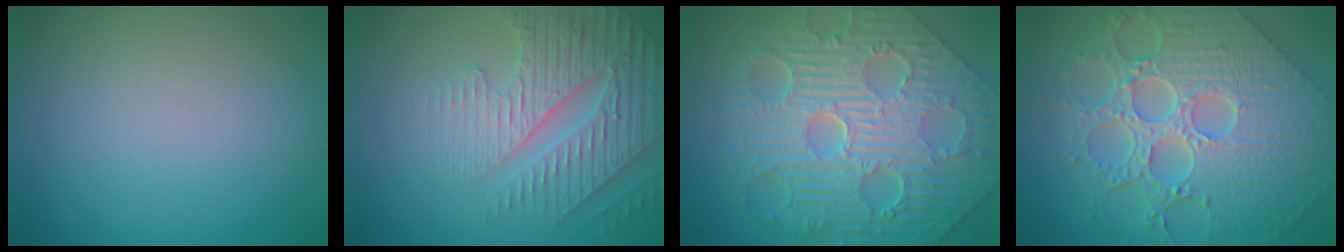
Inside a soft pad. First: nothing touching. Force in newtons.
{"total": 4.8, "press": 4.4, "slide": 1.9}
{"total": 12.1, "press": 8.1, "slide": 9.0}
{"total": 9.4, "press": 7.0, "slide": 6.2}